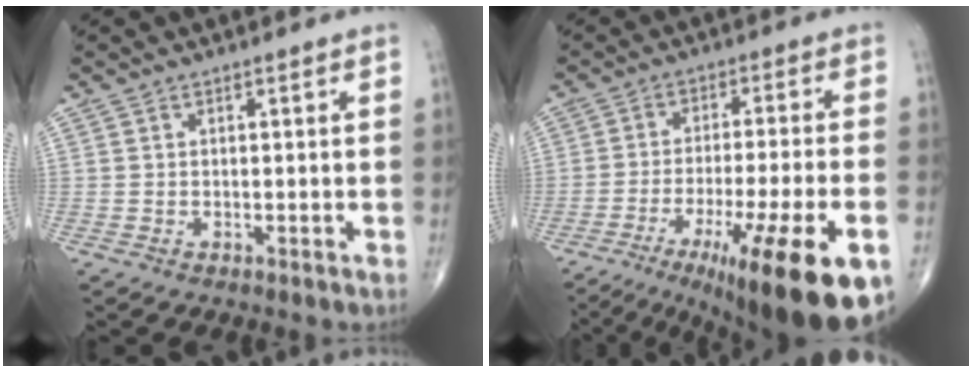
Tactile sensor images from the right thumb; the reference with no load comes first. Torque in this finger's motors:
{"motor_torque": [2.42, 2.58, 0.29, -0.36, 0.10]}